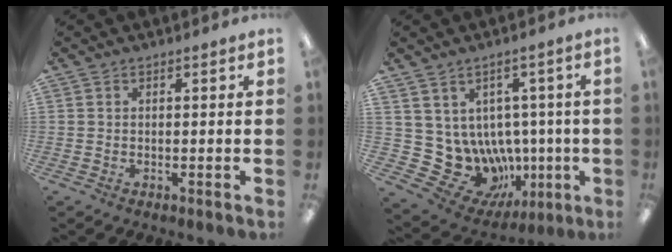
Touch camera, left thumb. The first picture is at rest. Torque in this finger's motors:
{"motor_torque": [0.15, 0.15, -0.21, -0.01, 0.03]}